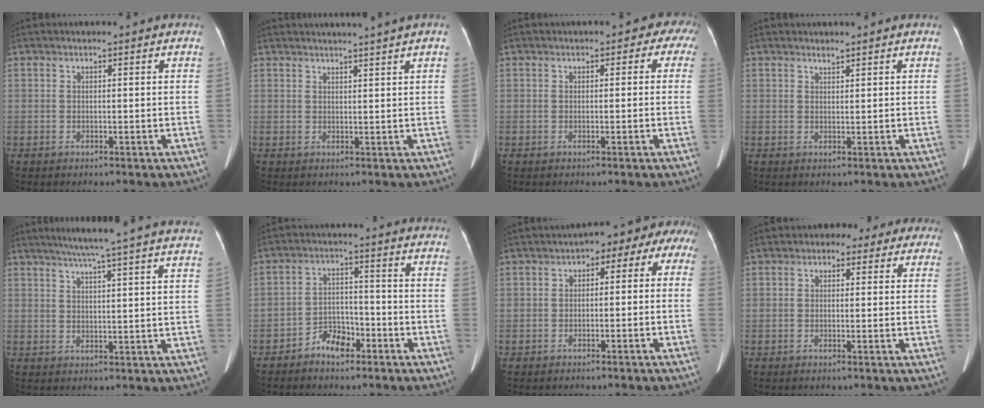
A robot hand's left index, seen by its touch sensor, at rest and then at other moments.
{"total": 5.0, "force": [4.3, -1.3, 2.2], "torque": [-0.023, 0.012, 0.051]}
{"total": 3.2, "force": [0.1, 2.5, 2.1], "torque": [-0.003, 0.022, -0.010]}
{"total": 0.6, "force": [0.6, 0.0, 0.1], "torque": [-0.009, -0.001, 0.013]}
{"total": 17.2, "force": [14.7, -0.9, 8.9], "torque": [-0.139, 0.005, 0.180]}
{"total": 6.8, "force": [-4.5, 3.7, 3.6], "torque": [-0.067, 0.021, -0.077]}
{"total": 7.2, "force": [-1.0, 4.7, 5.4], "torque": [-0.049, 0.051, -0.022]}
{"total": 4.2, "force": [2.0, 3.2, 2.0], "torque": [-0.011, 0.027, 0.014]}